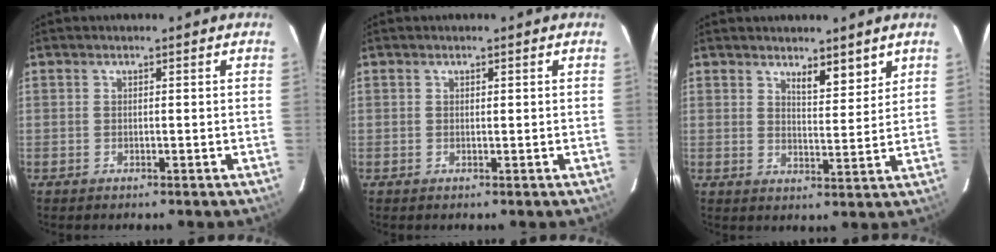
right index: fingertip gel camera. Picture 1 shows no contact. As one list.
[{"total": 0.0}, {"total": 4.2, "force": [3.3, 1.2, 2.4], "torque": [-0.037, -0.012, 0.055]}]